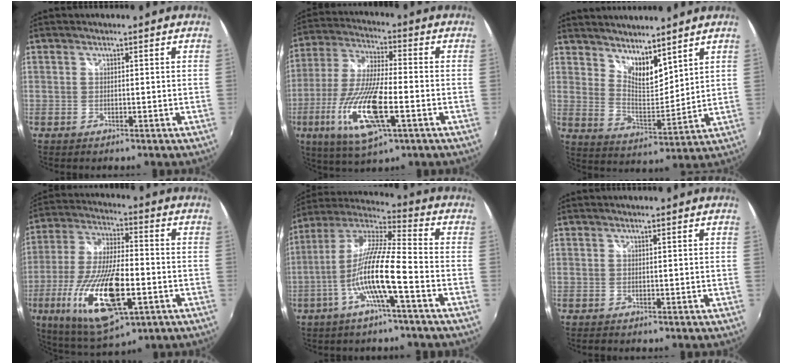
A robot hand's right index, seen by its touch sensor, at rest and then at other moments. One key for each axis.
{"total": 17.7, "fx": -6.2, "fy": 4.7, "fz": 15.9, "tx": -0.334, "ty": -0.027, "tz": -0.118}
{"total": 9.0, "fx": 7.4, "fy": 2.8, "fz": 4.2, "tx": -0.065, "ty": -0.006, "tz": 0.135}
{"total": 21.0, "fx": -7.2, "fy": 7.1, "fz": 18.4, "tx": -0.376, "ty": -0.041, "tz": -0.119}
{"total": 13.9, "fx": -5.0, "fy": 0.9, "fz": 13.0, "tx": -0.243, "ty": -0.001, "tz": -0.099}
{"total": 0.0}